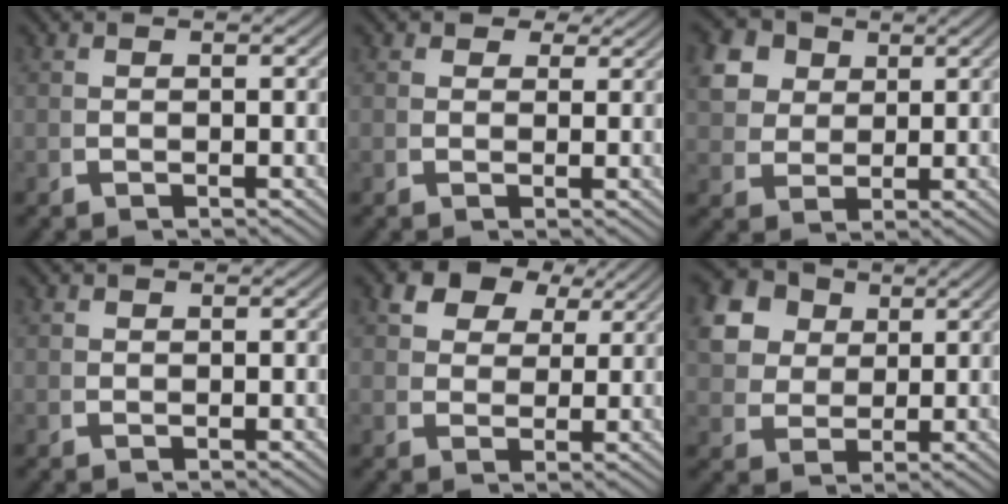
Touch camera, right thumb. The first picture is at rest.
{"total": 2.6, "force": [1.7, 1.7, 0.9], "torque": [-0.012, -0.002, 0.026]}
{"total": 7.6, "force": [3.0, 6.0, 3.7], "torque": [-0.093, -0.010, 0.058]}
{"total": 0.6, "force": [0.4, 0.4, 0.0], "torque": [-0.003, -0.005, 0.011]}
{"total": 6.2, "force": [3.8, 3.8, 3.2], "torque": [-0.067, -0.004, 0.070]}
{"total": 10.2, "force": [3.5, 8.2, 4.9], "torque": [-0.117, -0.009, 0.061]}